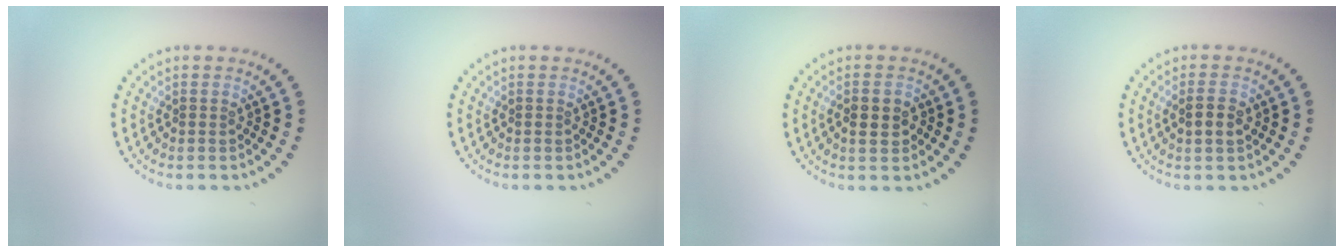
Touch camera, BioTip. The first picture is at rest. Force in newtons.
{"total": 0.0}
{"total": 2.5, "press": 2.4, "slide": 0.2}
{"total": 1.9, "press": 1.9, "slide": 0.2}